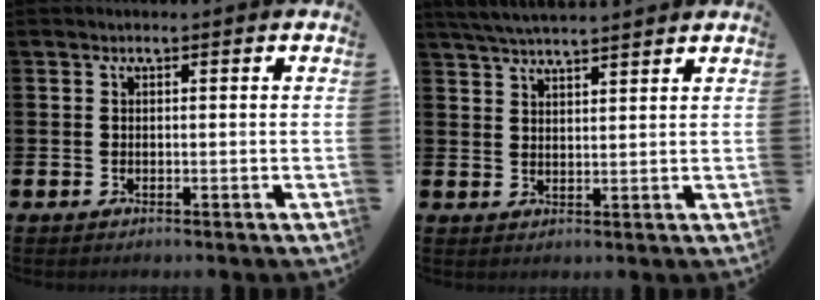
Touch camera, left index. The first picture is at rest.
{"total": 4.4, "force": [4.3, 0.0, 0.9], "torque": [-0.032, -0.014, 0.078]}